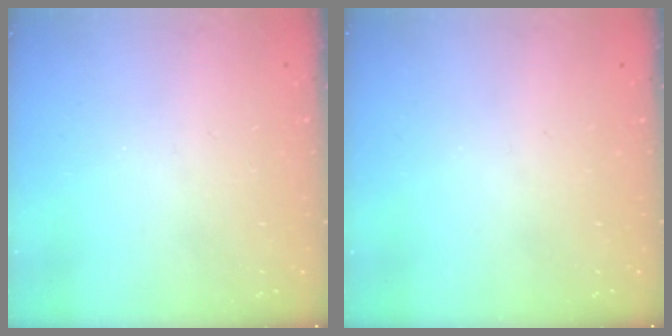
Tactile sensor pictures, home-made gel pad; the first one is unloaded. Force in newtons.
{"total": 0.0}